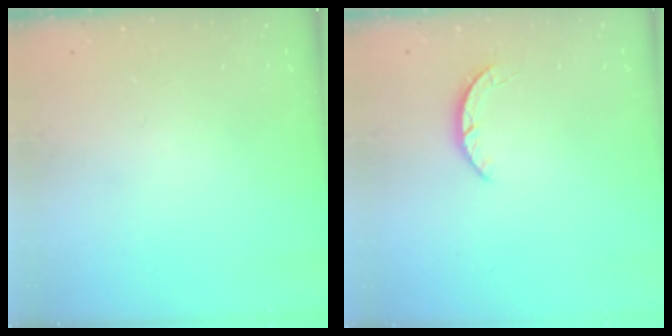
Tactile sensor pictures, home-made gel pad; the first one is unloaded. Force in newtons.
{"total": 2.2, "press": 2.2, "slide": 0.4}